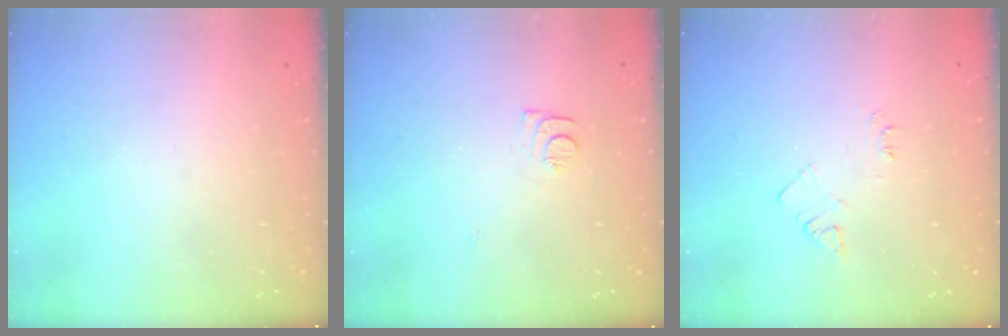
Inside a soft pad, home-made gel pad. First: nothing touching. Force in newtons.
{"total": 7.5, "press": 7.4, "slide": 0.8}
{"total": 4.2, "press": 4.2, "slide": 0.6}